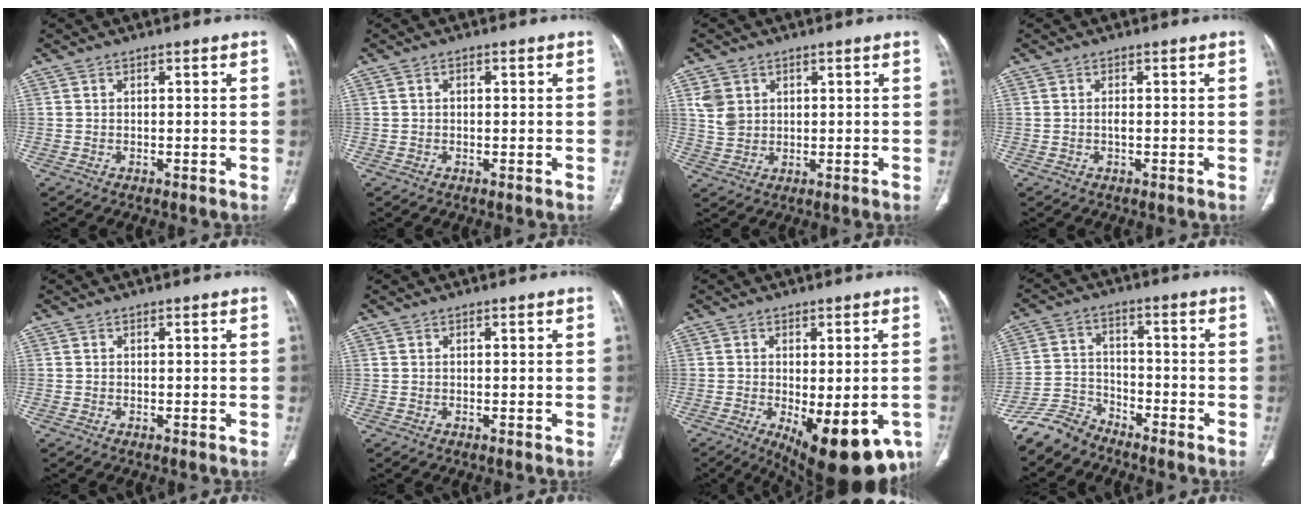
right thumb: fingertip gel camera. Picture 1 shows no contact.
{"total": 0.7, "force": [0.1, 0.5, 0.5], "torque": [-0.005, 0.003, 0.000]}
{"total": 5.0, "force": [1.8, 4.1, 2.3], "torque": [-0.026, -0.005, 0.043]}
{"total": 0.8, "force": [-0.1, 0.3, 0.7], "torque": [-0.011, 0.001, -0.001]}
{"total": 0.0}
{"total": 0.0}
{"total": 16.7, "force": [-7.0, 6.9, 13.5], "torque": [-0.147, -0.012, -0.085]}
{"total": 6.8, "force": [-6.3, 2.3, 0.1], "torque": [-0.002, 0.040, -0.135]}